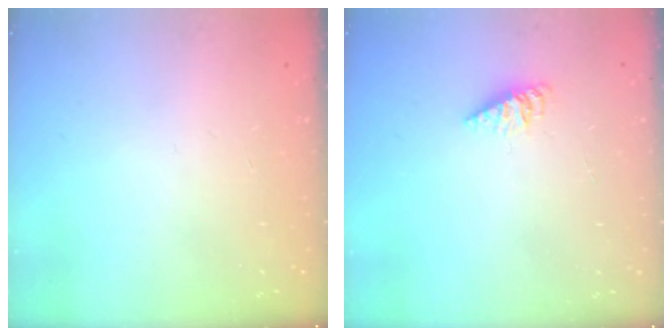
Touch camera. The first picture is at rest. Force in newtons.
{"total": 2.9, "press": 2.9, "slide": 0.3}